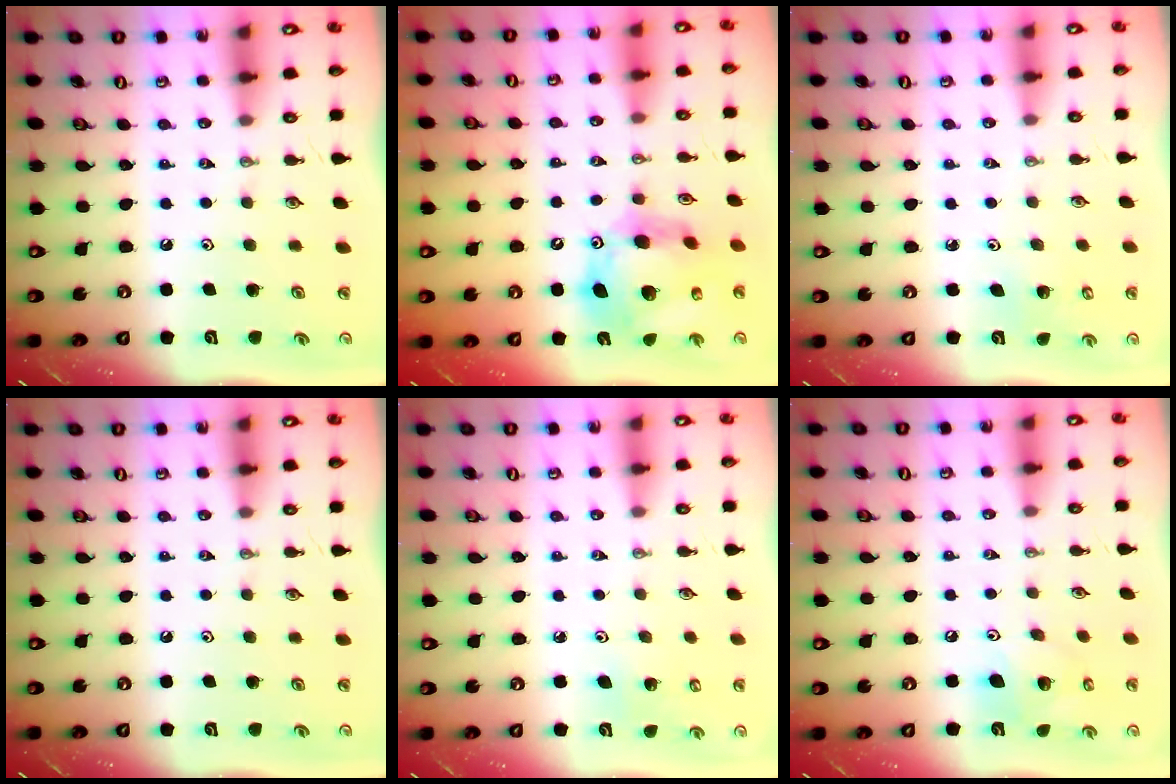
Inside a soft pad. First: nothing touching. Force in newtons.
{"total": 17.9, "press": 17.8, "slide": 1.8}
{"total": 3.5, "press": 3.5, "slide": 0.3}
{"total": 0.0}
{"total": 5.4, "press": 5.1, "slide": 1.9}
{"total": 12.4, "press": 12.2, "slide": 2.1}